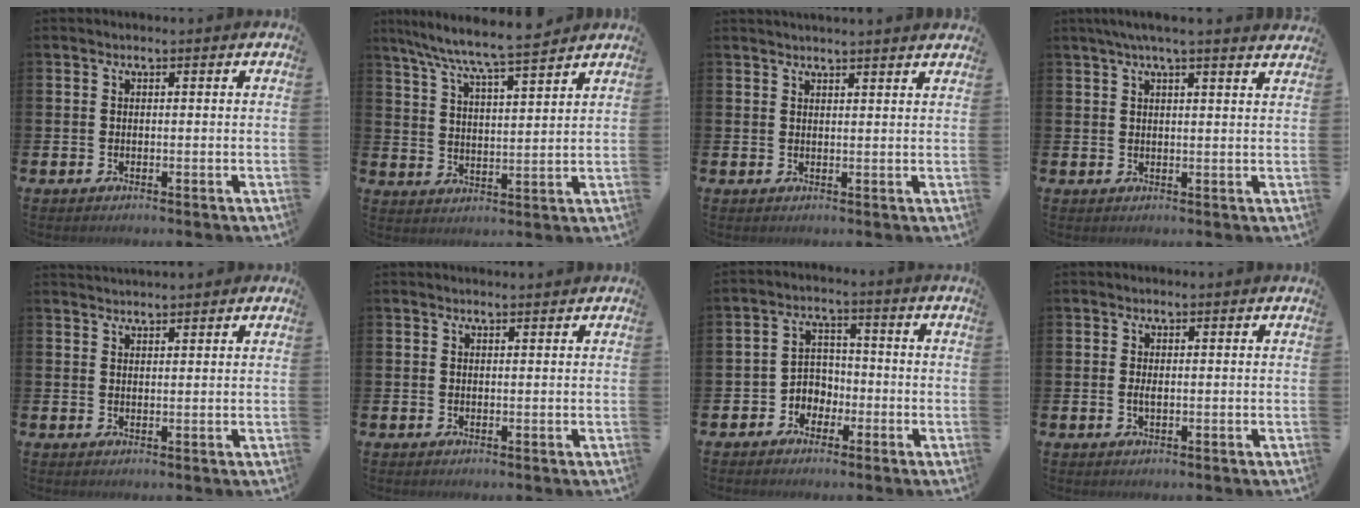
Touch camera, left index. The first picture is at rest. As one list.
[{"total": 7.5, "force": [7.2, -0.1, 2.3], "torque": [-0.073, -0.046, 0.125]}, {"total": 2.1, "force": [2.1, -0.4, -0.1], "torque": [0.007, -0.012, 0.038]}, {"total": 3.7, "force": [3.3, -0.2, 1.8], "torque": [-0.035, -0.007, 0.057]}, {"total": 2.2, "force": [2.2, 0.3, 0.2], "torque": [0.006, -0.010, 0.037]}, {"total": 0.7, "force": [0.7, 0.1, 0.1], "torque": [0.013, -0.004, 0.009]}, {"total": 3.3, "force": [-1.7, 2.8, 0.7], "torque": [-0.027, 0.001, -0.043]}, {"total": 1.0, "force": [-0.1, 0.3, 1.0], "torque": [-0.013, 0.000, -0.004]}]